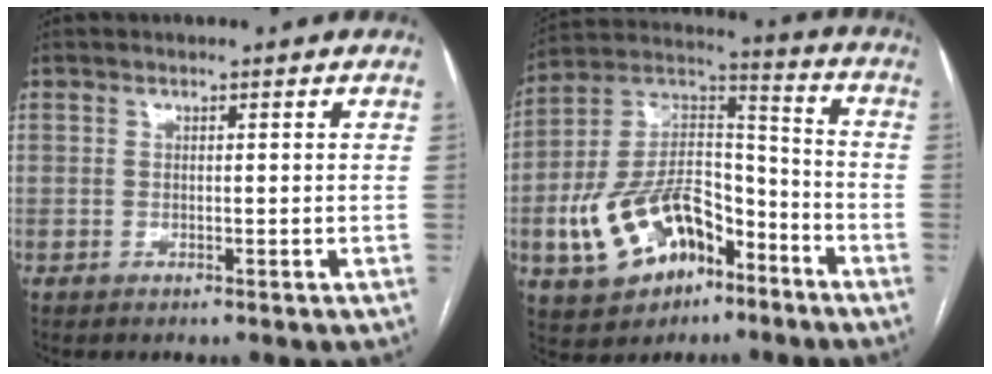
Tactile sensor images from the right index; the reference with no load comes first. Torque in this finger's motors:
{"motor_torque": [1.31, -0.83, 0.45, 0.21]}